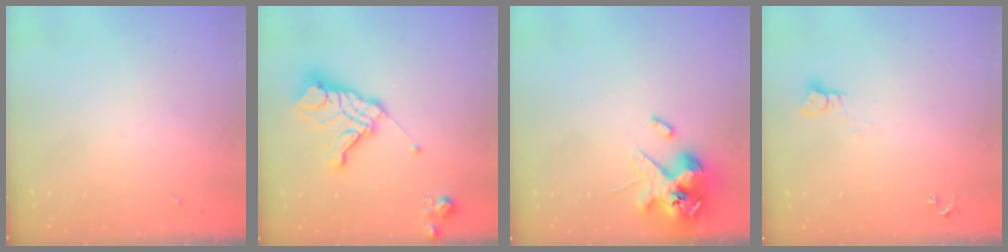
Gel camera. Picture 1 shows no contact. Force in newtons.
{"total": 17.5, "press": 17.4, "slide": 2.0}
{"total": 14.1, "press": 13.9, "slide": 2.5}
{"total": 2.1, "press": 2.1, "slide": 0.2}